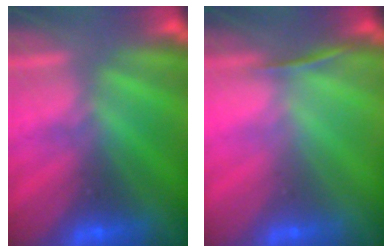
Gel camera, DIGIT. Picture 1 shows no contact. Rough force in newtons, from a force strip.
{"total": 1.3}